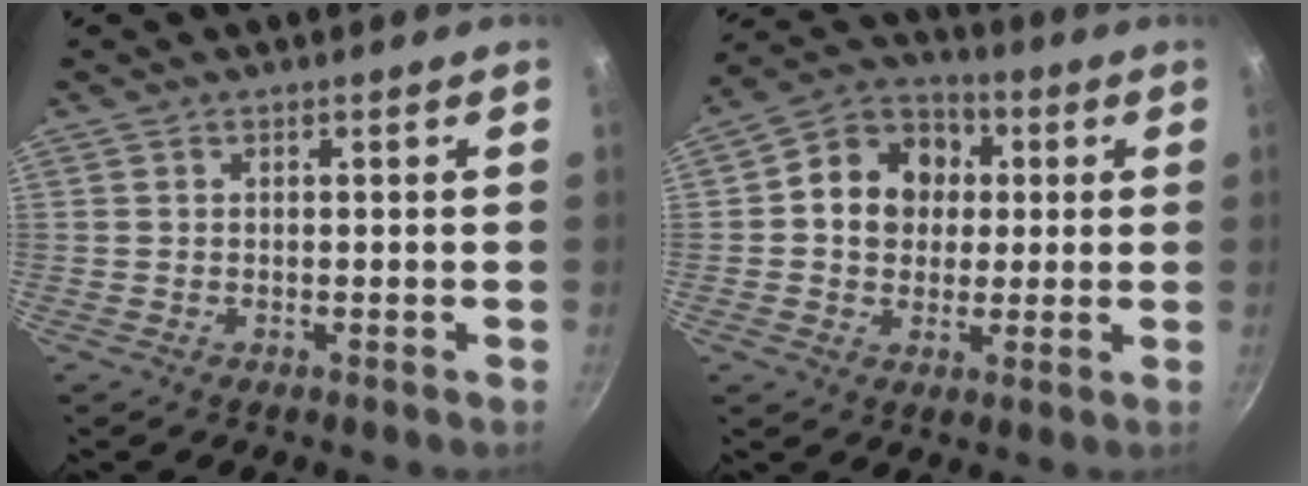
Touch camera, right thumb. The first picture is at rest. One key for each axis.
{"total": 12.8, "fx": 1.8, "fy": 10.8, "fz": 6.8, "tx": -0.082, "ty": 0.017, "tz": 0.011}